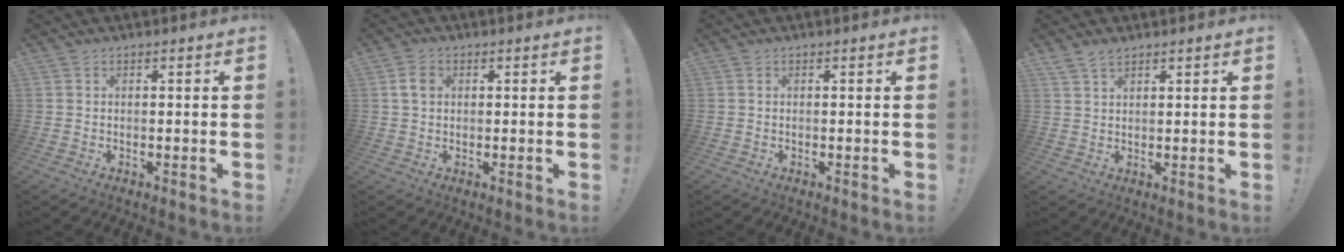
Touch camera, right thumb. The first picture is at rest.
{"total": 4.2, "force": [0.8, 3.0, 2.8], "torque": [-0.039, 0.003, 0.016]}
{"total": 0.0}
{"total": 3.5, "force": [2.9, 1.4, 1.5], "torque": [-0.024, -0.015, 0.054]}